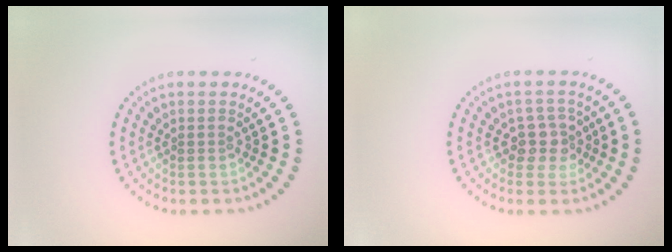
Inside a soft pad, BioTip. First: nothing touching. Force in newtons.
{"total": 2.3, "press": 2.0, "slide": 1.2}